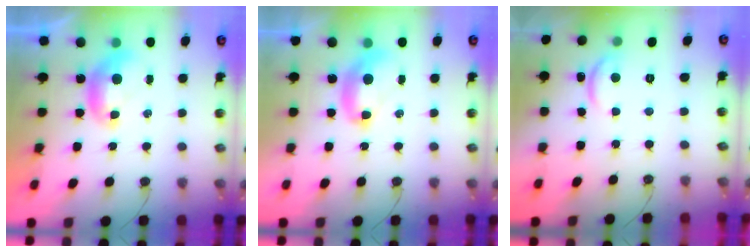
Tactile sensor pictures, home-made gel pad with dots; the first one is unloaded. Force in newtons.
{"total": 2.8, "press": 2.8, "slide": 0.1}
{"total": 2.2, "press": 2.2, "slide": 0.3}